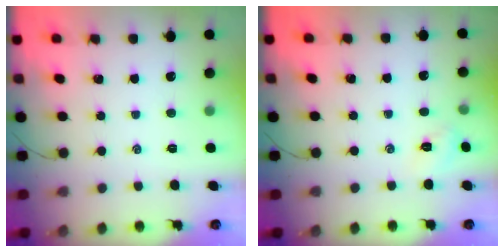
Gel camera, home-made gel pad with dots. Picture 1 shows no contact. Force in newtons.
{"total": 3.1, "press": 2.9, "slide": 0.9}